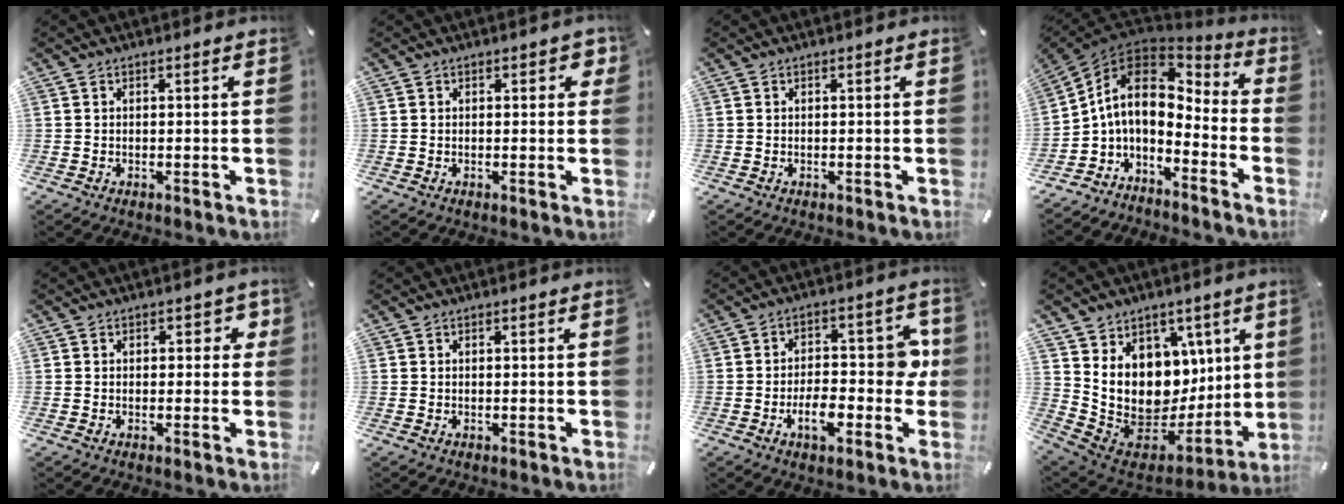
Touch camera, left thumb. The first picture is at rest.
{"total": 2.0, "force": [0.6, 1.2, 1.5], "torque": [-0.007, -0.002, 0.003]}
{"total": 0.0}
{"total": 10.4, "force": [0.2, 7.2, 7.5], "torque": [-0.159, -0.005, -0.002]}
{"total": 3.0, "force": [0.7, 2.0, 2.1], "torque": [-0.012, -0.003, 0.003]}
{"total": 0.0}
{"total": 12.0, "force": [-1.9, 7.2, 9.4], "torque": [-0.125, 0.010, -0.030]}
{"total": 14.4, "force": [3.8, 12.2, 6.5], "torque": [-0.113, -0.070, 0.089]}